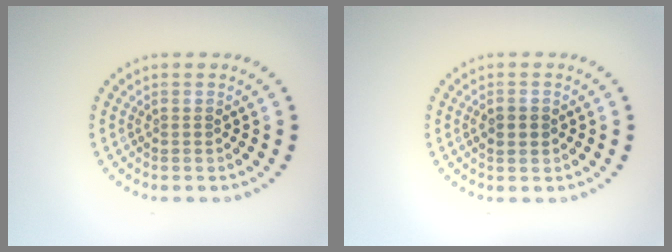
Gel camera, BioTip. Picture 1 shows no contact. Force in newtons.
{"total": 1.9, "press": 1.9, "slide": 0.1}